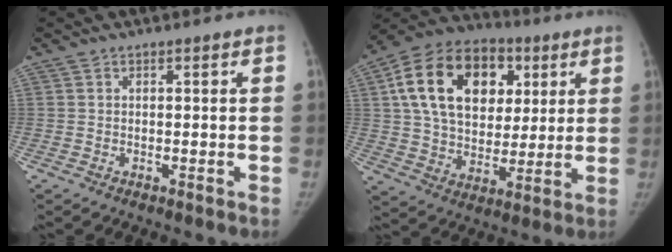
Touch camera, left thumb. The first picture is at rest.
{"total": 23.0, "force": [6.8, 16.1, 14.9], "torque": [-0.241, 0.005, 0.110]}